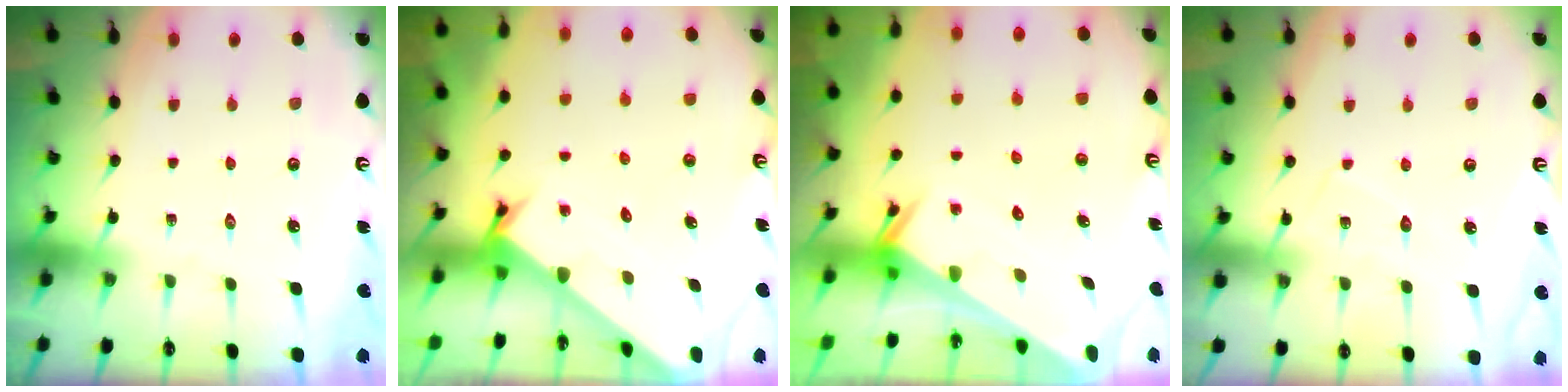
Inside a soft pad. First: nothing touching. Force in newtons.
{"total": 2.2, "press": 2.2, "slide": 0.1}
{"total": 2.4, "press": 2.4, "slide": 0.2}
{"total": 4.7, "press": 4.7, "slide": 0.2}